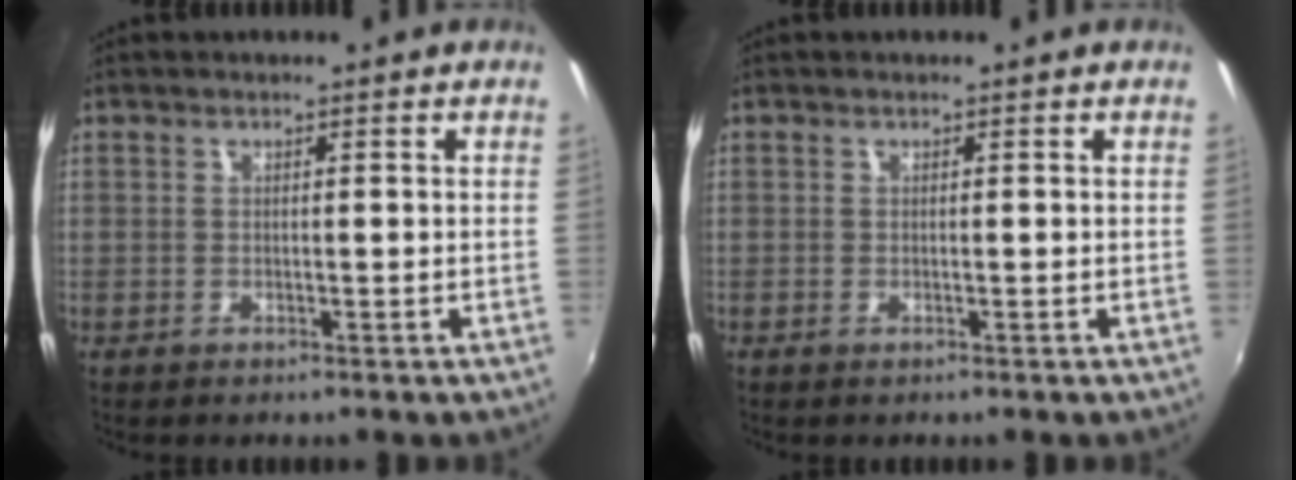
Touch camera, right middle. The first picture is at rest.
{"total": 0.0}